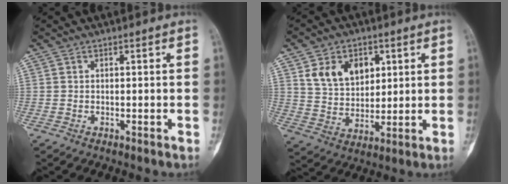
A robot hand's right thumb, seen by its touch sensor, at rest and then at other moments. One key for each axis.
{"total": 10.7, "fx": 4.2, "fy": 7.6, "fz": 6.3, "tx": -0.071, "ty": -0.020, "tz": 0.082}